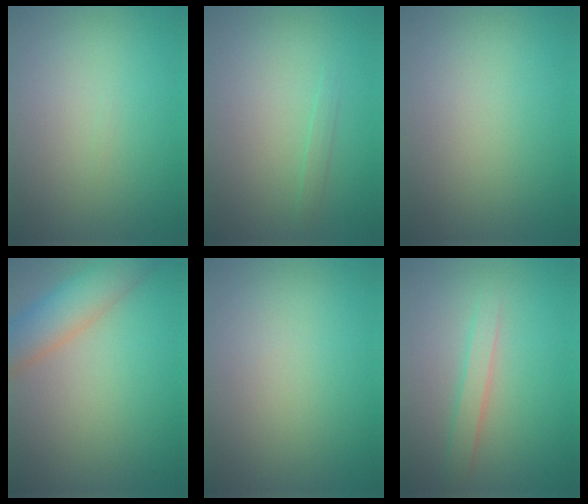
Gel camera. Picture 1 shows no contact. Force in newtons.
{"total": 0.7, "press": 0.7, "slide": 0.0}
{"total": 0.0}
{"total": 5.5, "press": 5.5, "slide": 0.4}
{"total": 0.0}
{"total": 1.9, "press": 1.9, "slide": 0.1}